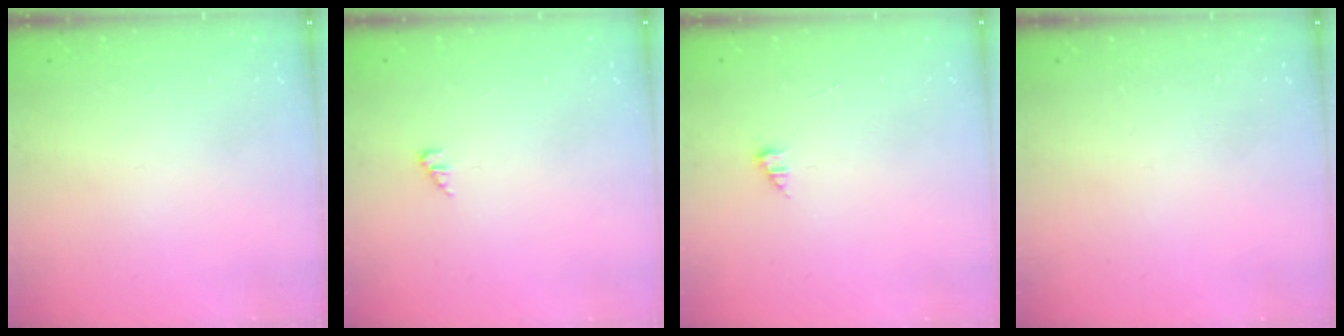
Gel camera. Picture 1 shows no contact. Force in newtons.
{"total": 0.9, "press": 0.9, "slide": 0.2}
{"total": 1.2, "press": 1.2, "slide": 0.2}
{"total": 0.0}